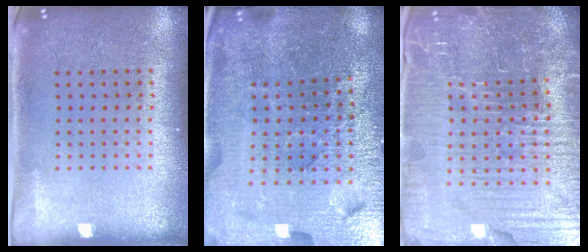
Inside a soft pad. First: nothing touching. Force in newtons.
{"total": 5.2, "press": 4.9, "slide": 1.7}
{"total": 7.3, "press": 6.5, "slide": 3.4}